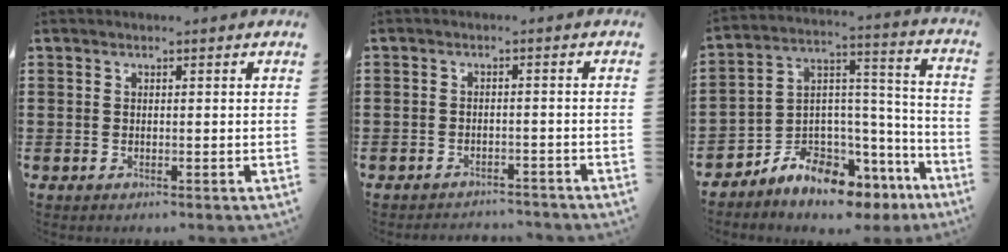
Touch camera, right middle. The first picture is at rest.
{"total": 2.3, "force": [-2.3, 0.3, -0.3], "torque": [-0.003, 0.000, -0.052]}
{"total": 7.9, "force": [-7.4, 2.7, 0.8], "torque": [-0.024, 0.003, -0.143]}